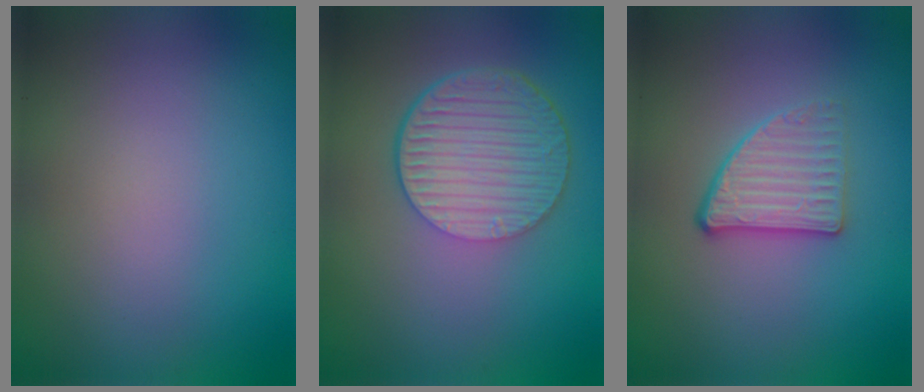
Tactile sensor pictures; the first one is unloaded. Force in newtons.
{"total": 6.5, "press": 4.5, "slide": 4.8}
{"total": 2.7, "press": 2.4, "slide": 1.2}